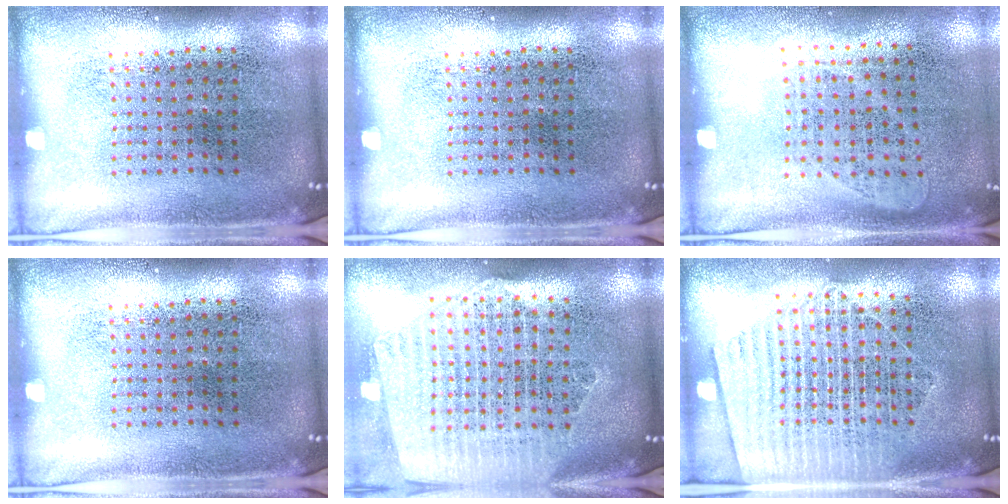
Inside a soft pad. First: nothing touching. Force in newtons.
{"total": 0.0}
{"total": 1.0, "press": 0.9, "slide": 0.4}
{"total": 0.0}
{"total": 2.5, "press": 2.2, "slide": 1.2}
{"total": 1.6, "press": 1.5, "slide": 0.6}